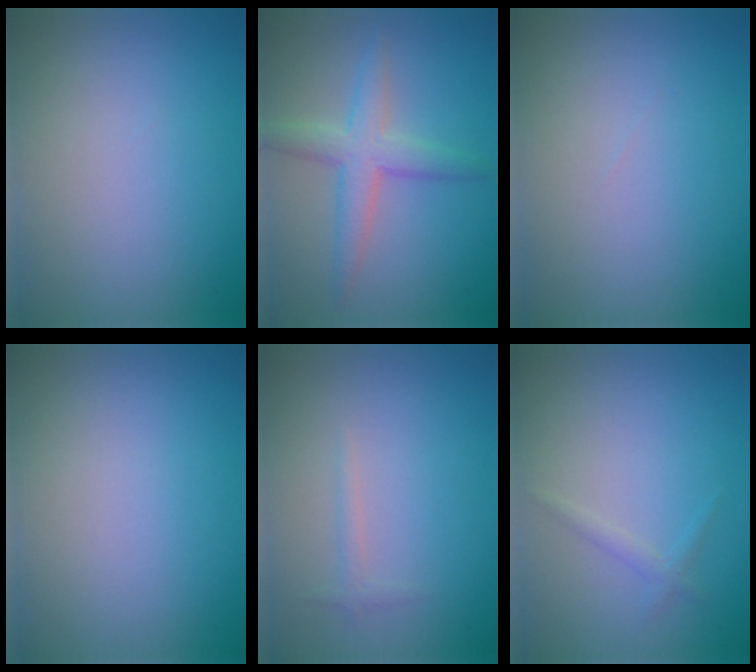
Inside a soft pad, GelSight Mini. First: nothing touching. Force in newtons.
{"total": 3.6, "press": 3.6, "slide": 0.2}
{"total": 0.0}
{"total": 0.0}
{"total": 0.8, "press": 0.8, "slide": 0.0}
{"total": 0.9, "press": 0.9, "slide": 0.1}